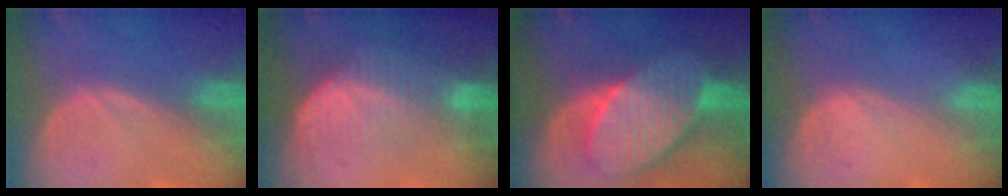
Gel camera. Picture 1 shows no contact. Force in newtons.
{"total": 7.6, "press": 6.3, "slide": 4.2}
{"total": 10.3, "press": 10.3, "slide": 0.7}
{"total": 0.0}